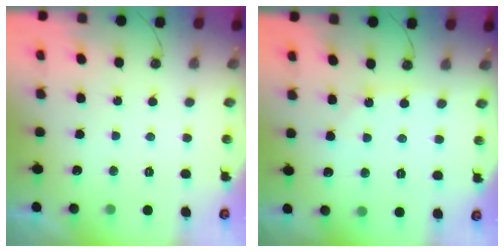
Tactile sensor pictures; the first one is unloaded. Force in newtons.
{"total": 3.7, "press": 3.7, "slide": 0.5}